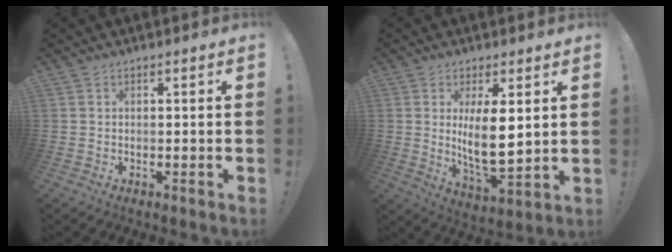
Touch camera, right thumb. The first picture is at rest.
{"total": 11.4, "force": [2.7, 3.9, 10.3], "torque": [-0.179, -0.030, 0.044]}